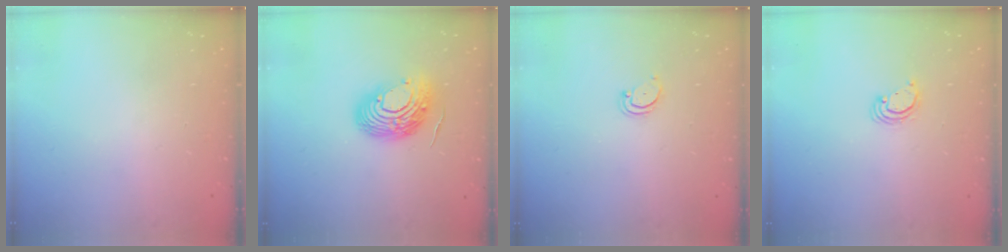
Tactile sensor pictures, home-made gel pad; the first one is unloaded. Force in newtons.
{"total": 13.7, "press": 13.7, "slide": 1.6}
{"total": 2.7, "press": 2.7, "slide": 0.3}
{"total": 2.8, "press": 2.8, "slide": 0.2}